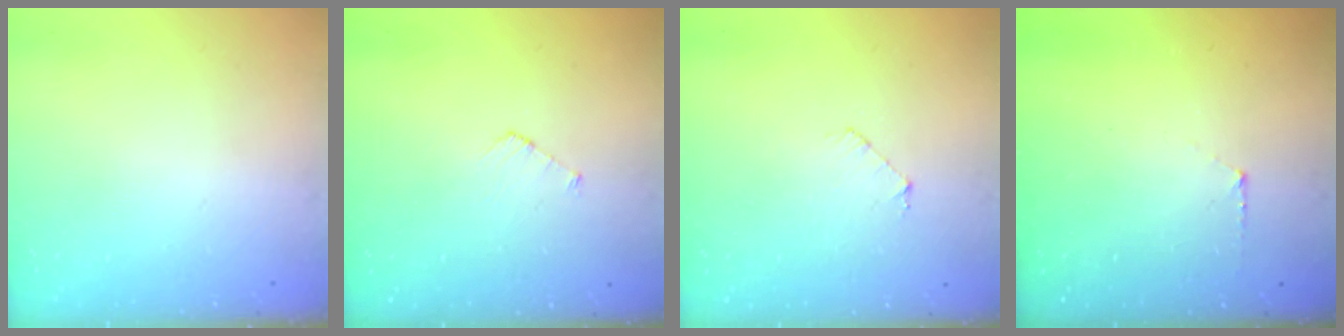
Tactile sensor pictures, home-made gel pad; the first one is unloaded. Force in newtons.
{"total": 3.9, "press": 3.8, "slide": 0.3}
{"total": 3.8, "press": 3.8, "slide": 0.3}
{"total": 3.9, "press": 3.9, "slide": 0.4}